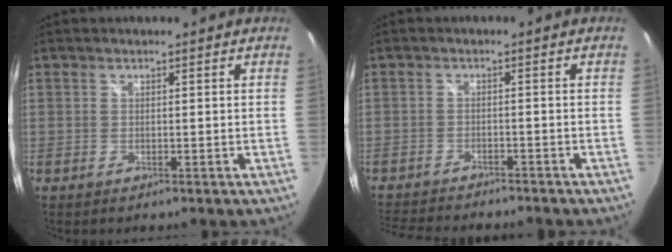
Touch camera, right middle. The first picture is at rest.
{"total": 9.6, "force": [-8.8, 2.0, 3.1], "torque": [-0.085, -0.012, -0.142]}